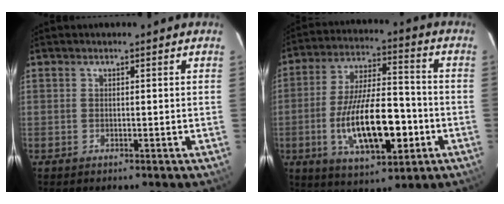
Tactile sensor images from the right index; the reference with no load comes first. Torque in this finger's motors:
{"motor_torque": [0.83, -0.23, 1.06, 0.21]}